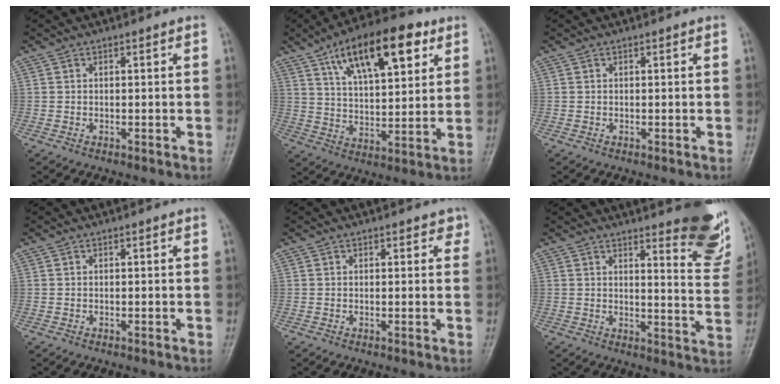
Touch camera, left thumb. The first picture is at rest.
{"total": 18.2, "force": [9.1, 7.6, 13.8], "torque": [-0.186, -0.022, 0.151]}
{"total": 0.0}
{"total": 0.0}
{"total": 1.7, "force": [1.1, 1.2, 0.7], "torque": [0.015, -0.003, 0.007]}
{"total": 14.3, "force": [10.0, 3.6, 9.6], "torque": [-0.082, -0.075, 0.116]}